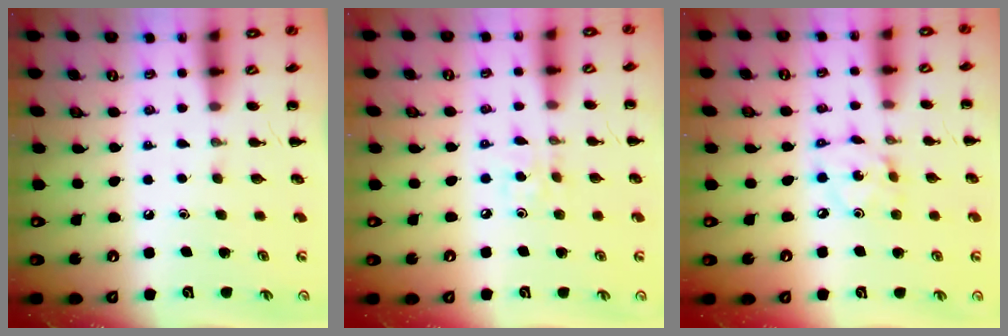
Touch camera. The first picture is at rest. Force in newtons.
{"total": 2.1, "press": 2.0, "slide": 0.6}
{"total": 2.6, "press": 2.6, "slide": 0.5}